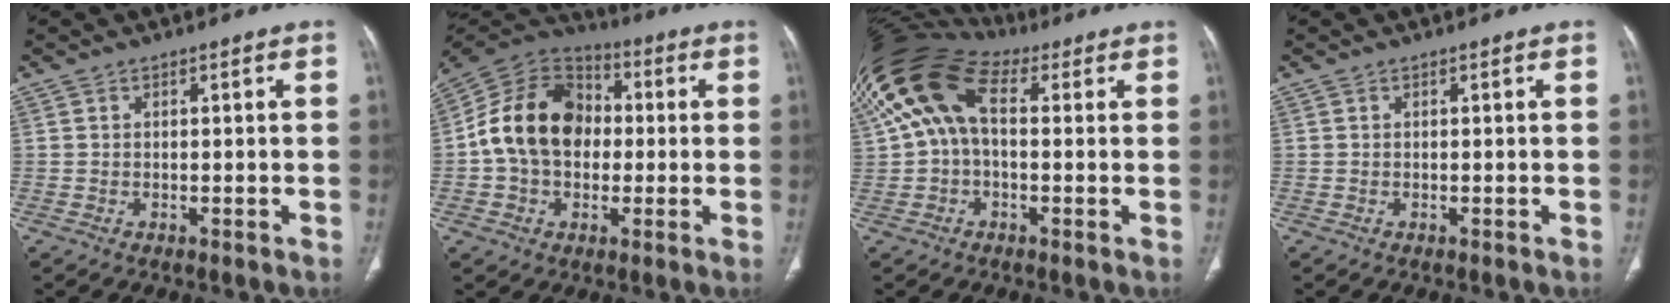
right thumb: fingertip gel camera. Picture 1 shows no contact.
{"total": 16.9, "force": [0.2, 12.7, 11.2], "torque": [-0.174, 0.032, -0.007]}
{"total": 14.8, "force": [4.1, 8.7, 11.2], "torque": [-0.239, 0.049, 0.071]}
{"total": 0.0}